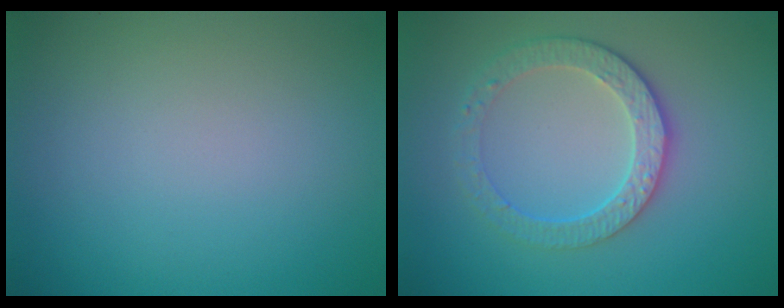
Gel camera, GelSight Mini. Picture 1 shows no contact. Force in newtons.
{"total": 3.5, "press": 3.1, "slide": 1.5}